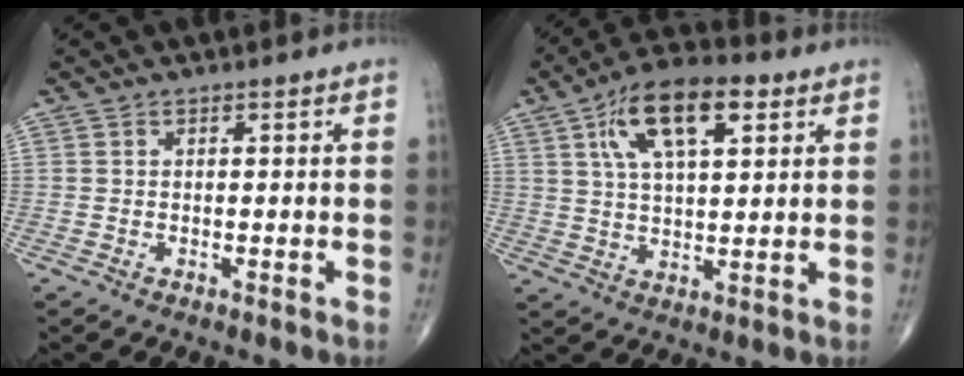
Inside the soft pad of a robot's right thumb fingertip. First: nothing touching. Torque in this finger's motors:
{"motor_torque": [1.54, 2.16, 1.18, 0.64, 0.14]}